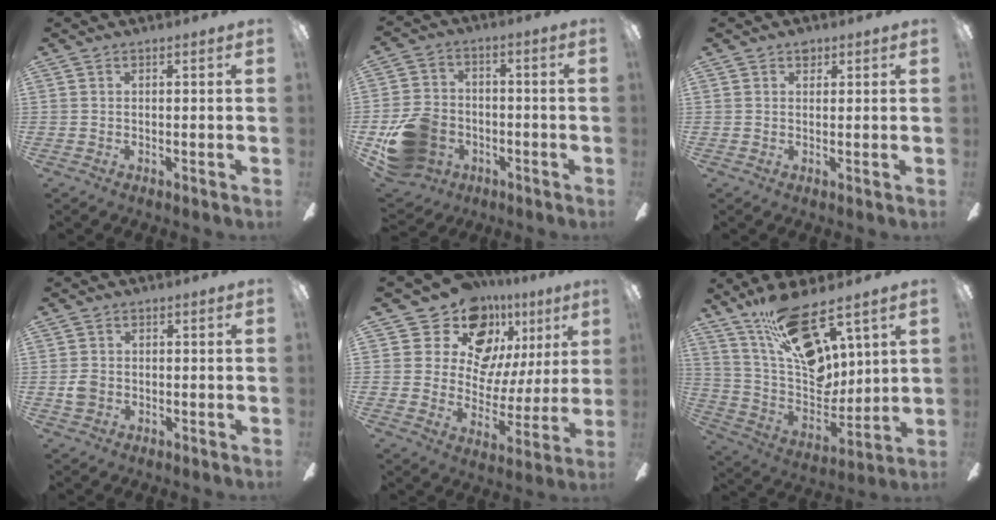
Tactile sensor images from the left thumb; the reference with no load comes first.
{"total": 13.6, "force": [-5.8, 10.5, 6.6], "torque": [-0.138, 0.042, -0.098]}
{"total": 1.7, "force": [1.2, 1.1, 0.6], "torque": [0.003, -0.004, 0.017]}
{"total": 3.0, "force": [-0.6, 2.5, 1.5], "torque": [-0.016, 0.005, -0.013]}
{"total": 17.9, "force": [10.7, 12.1, 7.6], "torque": [-0.131, -0.062, 0.201]}
{"total": 18.6, "force": [12.8, 7.5, 11.1], "torque": [-0.206, -0.084, 0.228]}